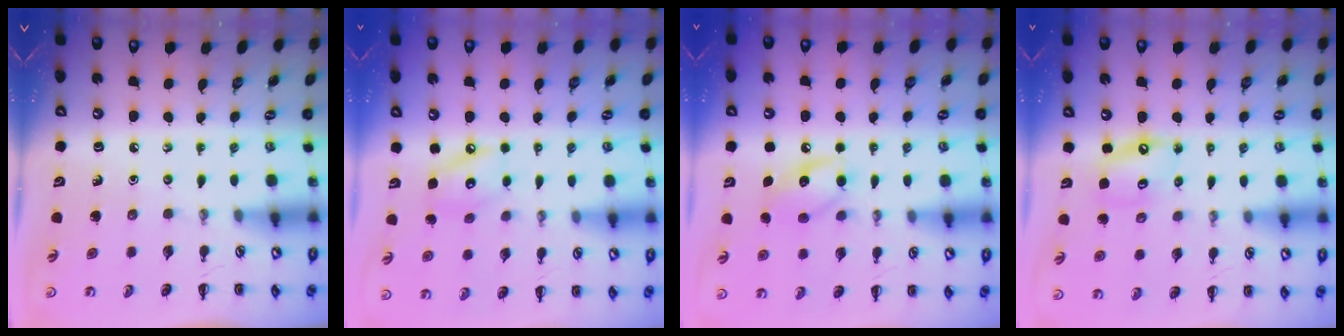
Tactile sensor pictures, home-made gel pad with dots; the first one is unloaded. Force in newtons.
{"total": 7.2, "press": 7.2, "slide": 0.4}
{"total": 10.8, "press": 10.8, "slide": 0.7}
{"total": 7.7, "press": 7.5, "slide": 1.8}